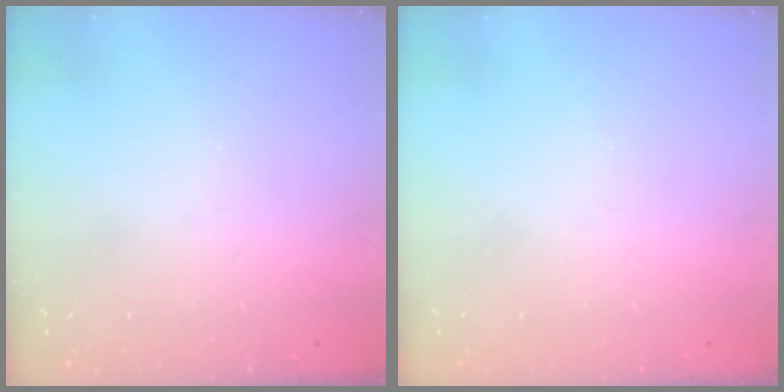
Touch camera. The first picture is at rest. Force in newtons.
{"total": 0.0}